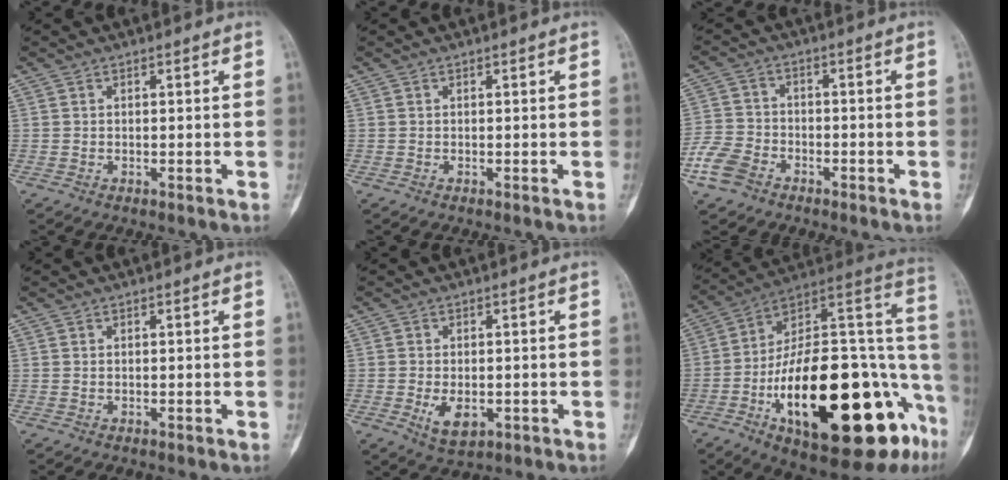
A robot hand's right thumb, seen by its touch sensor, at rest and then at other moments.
{"total": 0.0}
{"total": 7.1, "force": [-4.2, 4.9, 3.1], "torque": [-0.065, 0.018, -0.086]}
{"total": 0.0}
{"total": 5.4, "force": [-1.5, 3.2, 4.1], "torque": [-0.062, -0.006, -0.017]}
{"total": 36.1, "force": [-11.6, 14.1, 31.1], "torque": [-0.405, 0.050, -0.174]}